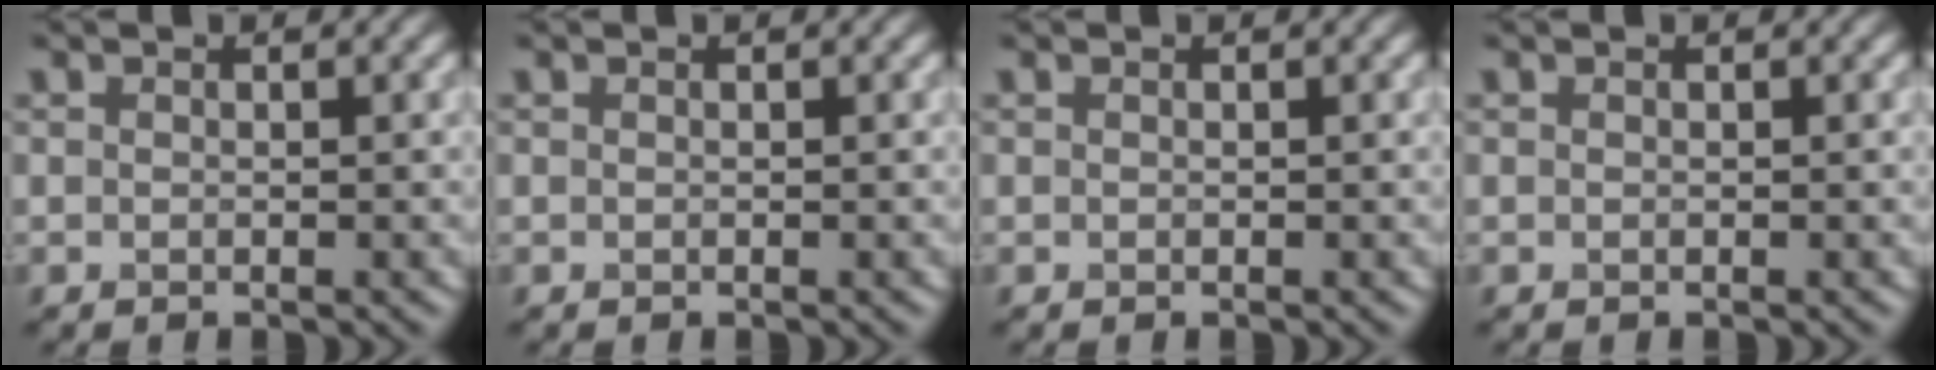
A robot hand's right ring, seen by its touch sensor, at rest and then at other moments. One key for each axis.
{"total": 0.0}
{"total": 0.0}
{"total": 0.0}